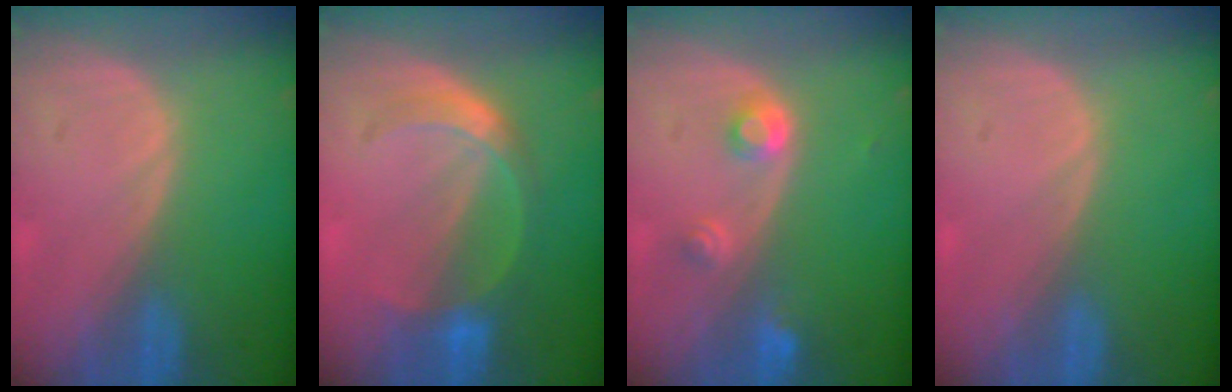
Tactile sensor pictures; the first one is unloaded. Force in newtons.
{"total": 5.5, "press": 5.2, "slide": 1.8}
{"total": 2.9, "press": 2.9, "slide": 0.5}
{"total": 0.0}